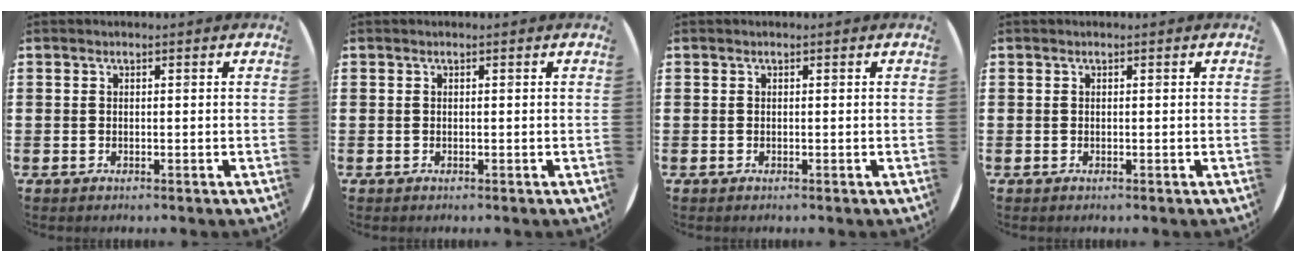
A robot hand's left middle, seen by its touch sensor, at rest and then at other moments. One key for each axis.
{"total": 0.0}
{"total": 0.0}
{"total": 0.0}